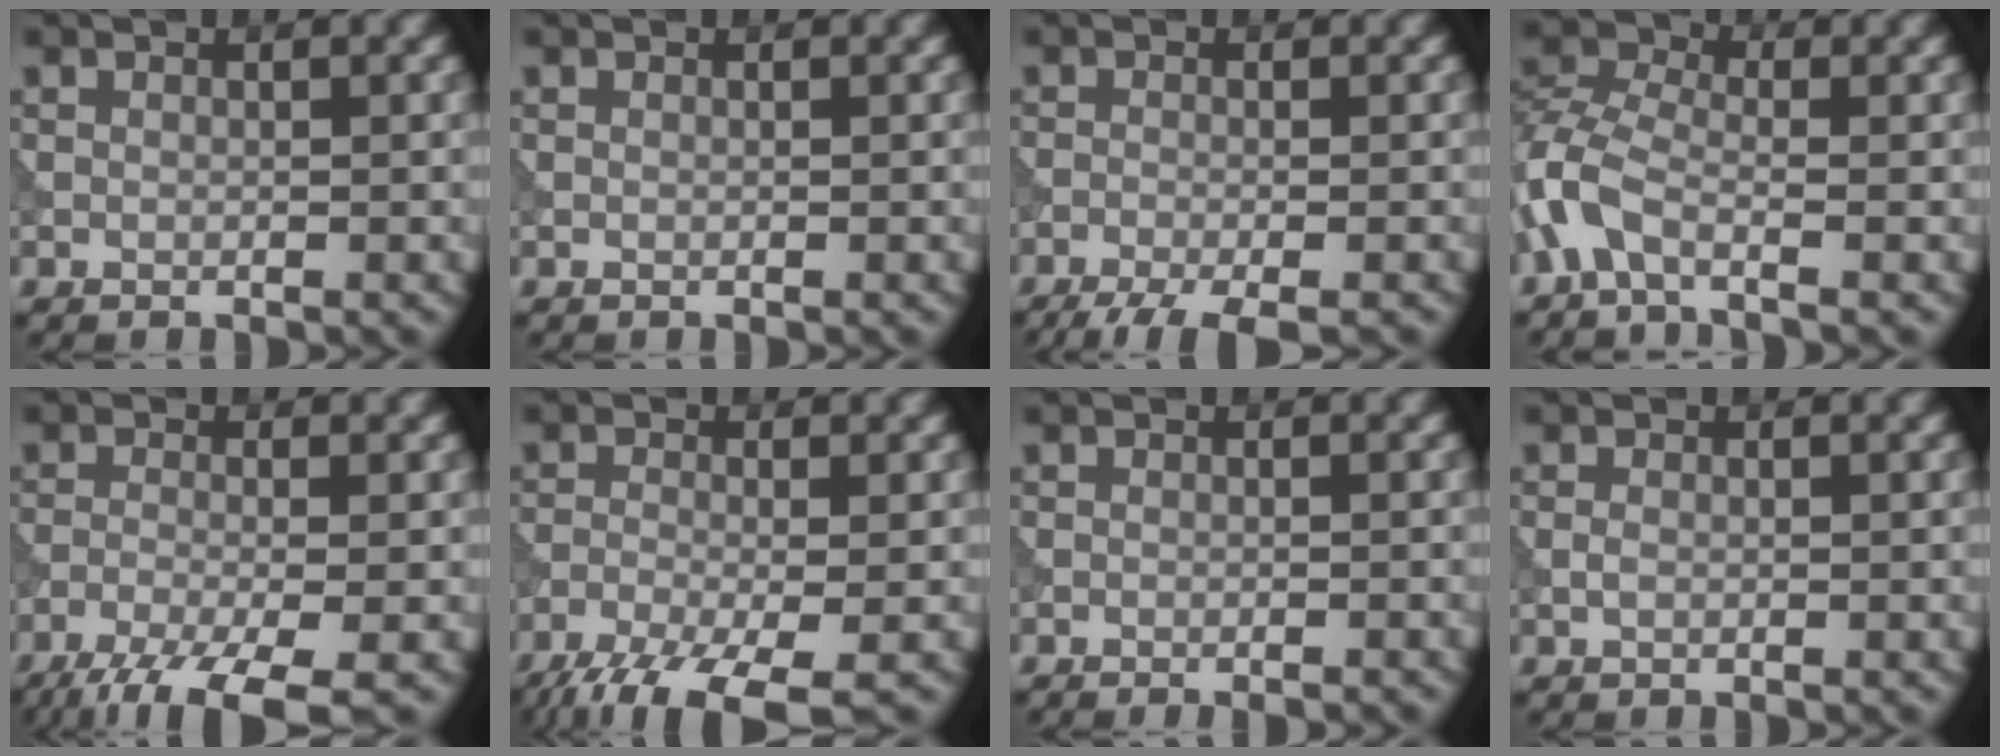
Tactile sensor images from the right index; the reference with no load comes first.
{"total": 0.0}
{"total": 5.1, "force": [-3.9, 0.9, 3.1], "torque": [-0.041, -0.017, -0.073]}
{"total": 4.5, "force": [-2.4, 2.0, 3.3], "torque": [-0.080, 0.005, -0.067]}
{"total": 7.2, "force": [-4.8, 1.8, 5.0], "torque": [-0.090, -0.019, -0.096]}
{"total": 8.0, "force": [-5.6, 2.2, 5.3], "torque": [-0.109, -0.033, -0.104]}
{"total": 1.6, "force": [-1.4, 0.3, 0.8], "torque": [-0.002, 0.001, -0.018]}
{"total": 0.6, "force": [-0.2, 0.4, 0.5], "torque": [-0.012, 0.000, -0.005]}